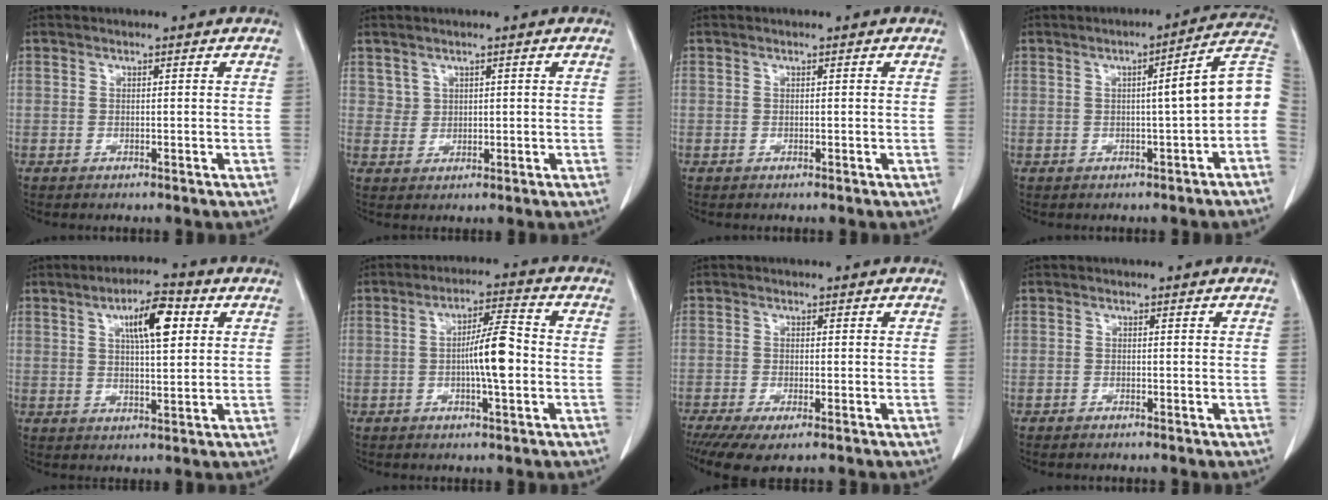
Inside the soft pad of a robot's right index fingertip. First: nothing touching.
{"total": 1.9, "force": [1.2, 1.5, 0.0], "torque": [0.011, 0.003, 0.019]}
{"total": 0.0}
{"total": 8.0, "force": [-0.7, 0.2, 8.0], "torque": [-0.097, 0.024, -0.017]}
{"total": 8.1, "force": [2.9, 1.9, 7.2], "torque": [-0.123, 0.010, 0.048]}
{"total": 7.3, "force": [-0.8, 0.7, 7.3], "torque": [-0.129, 0.009, -0.017]}
{"total": 5.4, "force": [-3.5, 1.1, 3.9], "torque": [-0.067, -0.015, -0.058]}
{"total": 0.6, "force": [-0.5, 0.1, 0.3], "torque": [-0.011, -0.002, -0.009]}